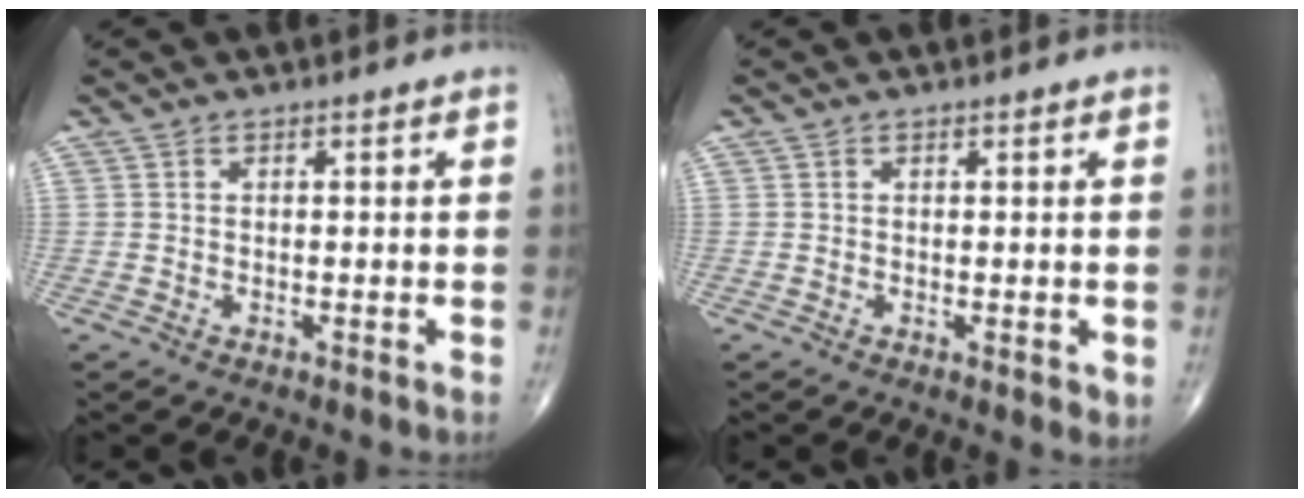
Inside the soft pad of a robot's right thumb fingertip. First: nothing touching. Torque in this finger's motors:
{"motor_torque": [-0.31, 0.16, -0.11, -0.08, -0.03]}